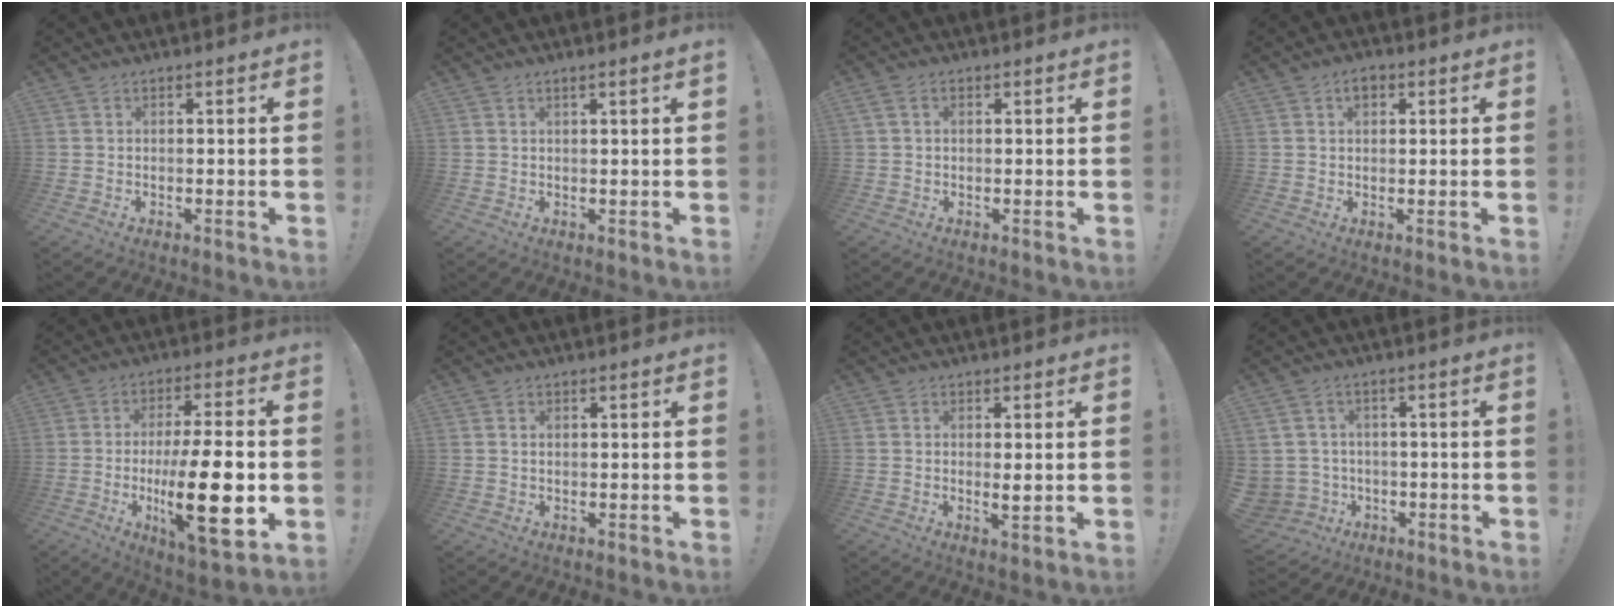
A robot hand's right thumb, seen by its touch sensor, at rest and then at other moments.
{"total": 1.5, "force": [0.7, -0.4, 1.2], "torque": [-0.022, -0.001, 0.011]}
{"total": 2.4, "force": [0.7, 1.5, 1.7], "torque": [-0.033, 0.005, 0.014]}
{"total": 3.0, "force": [1.2, 1.9, 1.9], "torque": [-0.024, 0.002, 0.018]}
{"total": 20.6, "force": [-3.8, 5.7, 19.5], "torque": [-0.307, -0.008, -0.056]}
{"total": 0.7, "force": [0.3, 0.5, 0.5], "torque": [-0.017, 0.005, 0.007]}
{"total": 2.4, "force": [0.4, 0.3, 2.4], "torque": [-0.027, -0.012, 0.005]}
{"total": 5.6, "force": [0.0, 5.5, 1.3], "torque": [-0.040, 0.001, 0.008]}